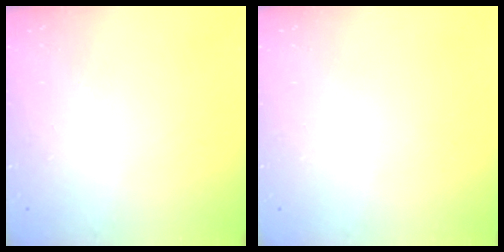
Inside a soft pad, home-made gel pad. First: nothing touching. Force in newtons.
{"total": 0.0}